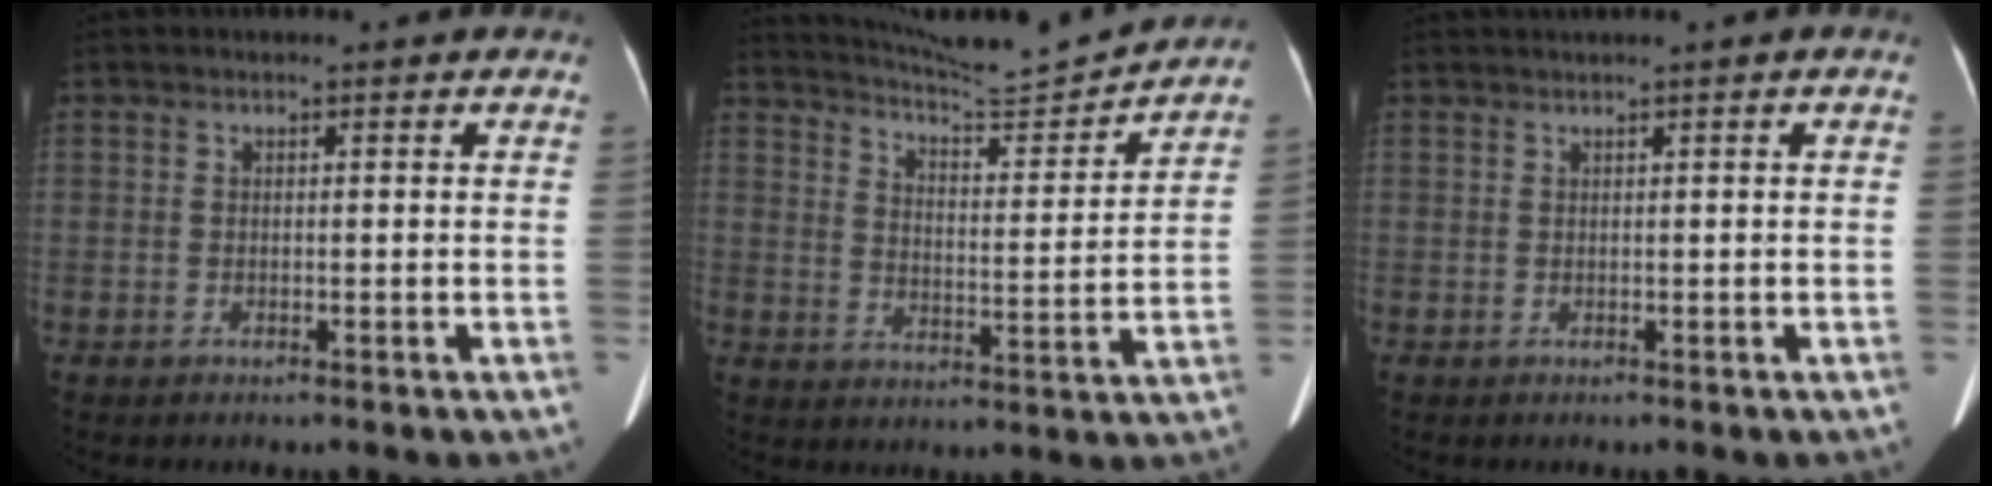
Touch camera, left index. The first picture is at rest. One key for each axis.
{"total": 13.5, "fx": 13.2, "fy": -1.2, "fz": 2.7, "tx": -0.054, "ty": -0.026, "tz": 0.199}
{"total": 1.1, "fx": 0.6, "fy": -0.2, "fz": 0.9, "tx": -0.021, "ty": 0.010, "tz": 0.017}